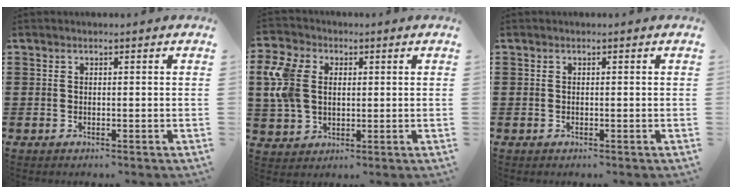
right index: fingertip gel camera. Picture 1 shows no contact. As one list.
[{"total": 8.0, "force": [1.5, 6.0, 5.2], "torque": [-0.149, 0.010, 0.021]}, {"total": 0.0}]